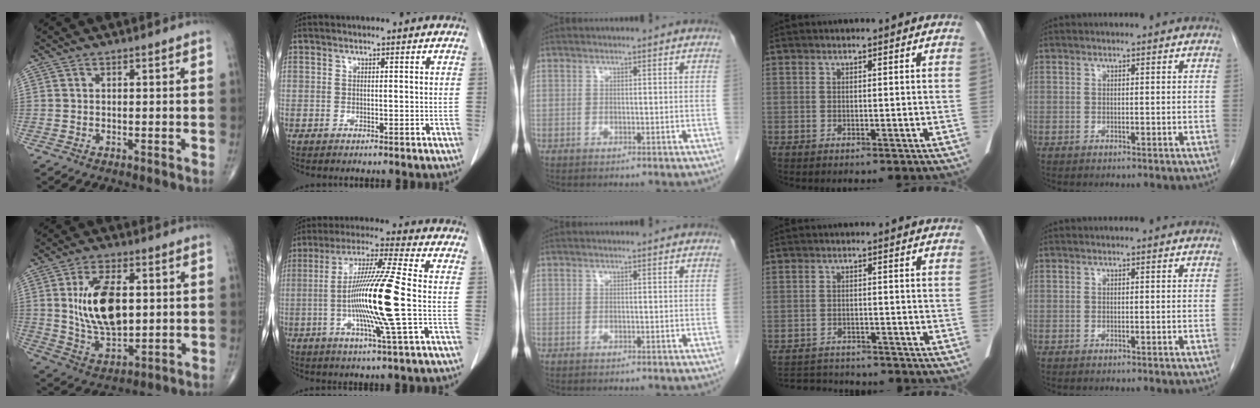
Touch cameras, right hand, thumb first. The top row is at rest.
{"thumb": {"total": 15.2, "force": [2.2, 8.2, 12.7], "torque": [-0.213, -0.012, 0.049]}, "index": {"total": 14.8, "force": [-2.1, -1.3, 14.6], "torque": [-0.279, -0.012, -0.048]}, "ring": {"total": 7.4, "force": [-7.1, 1.5, 1.4], "torque": [-0.030, 0.004, -0.101]}}